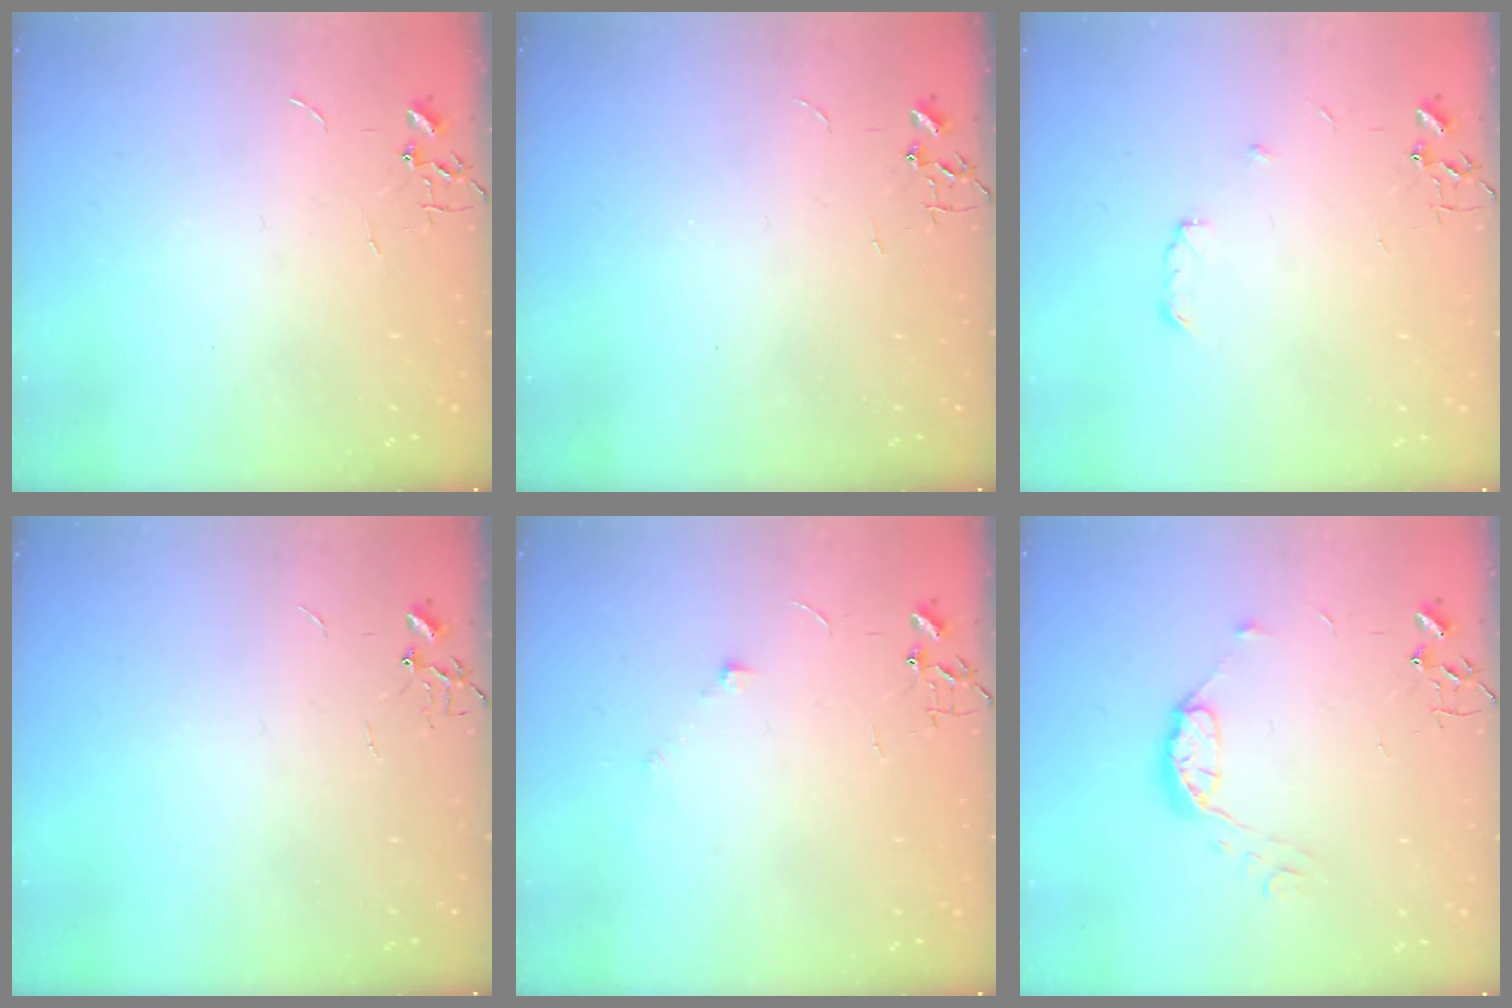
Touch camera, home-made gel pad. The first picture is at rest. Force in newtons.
{"total": 0.0}
{"total": 4.3, "press": 4.2, "slide": 0.6}
{"total": 0.0}
{"total": 4.0, "press": 3.6, "slide": 1.6}
{"total": 8.8, "press": 8.8, "slide": 0.5}